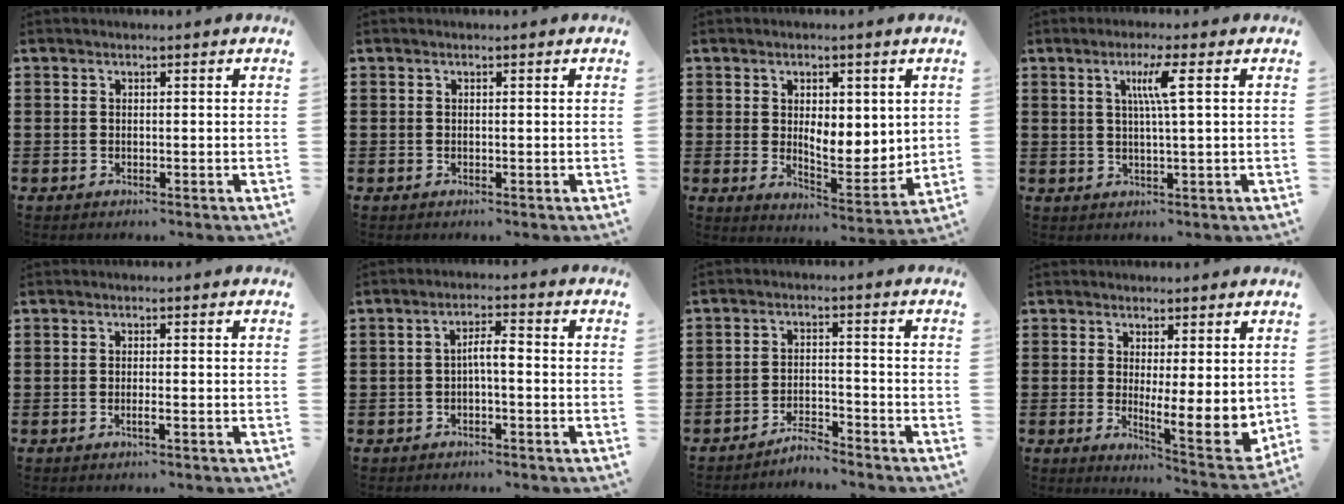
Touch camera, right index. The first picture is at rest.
{"total": 0.0}
{"total": 5.3, "force": [2.0, 3.0, 3.9], "torque": [-0.069, -0.009, 0.031]}
{"total": 5.0, "force": [1.6, -0.1, 4.7], "torque": [-0.096, 0.000, 0.022]}
{"total": 1.1, "force": [-0.6, 0.0, 1.0], "torque": [-0.017, -0.004, -0.011]}
{"total": 3.0, "force": [-0.7, 0.6, 2.8], "torque": [-0.053, 0.005, -0.015]}
{"total": 3.4, "force": [-3.4, 0.3, 0.6], "torque": [-0.015, 0.005, -0.069]}
{"total": 5.9, "force": [1.5, 1.8, 5.4], "torque": [-0.072, -0.033, 0.027]}